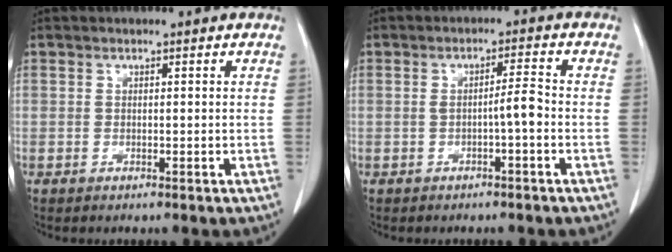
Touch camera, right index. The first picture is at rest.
{"total": 2.9, "force": [-0.8, 0.0, 2.8], "torque": [-0.041, 0.005, -0.012]}